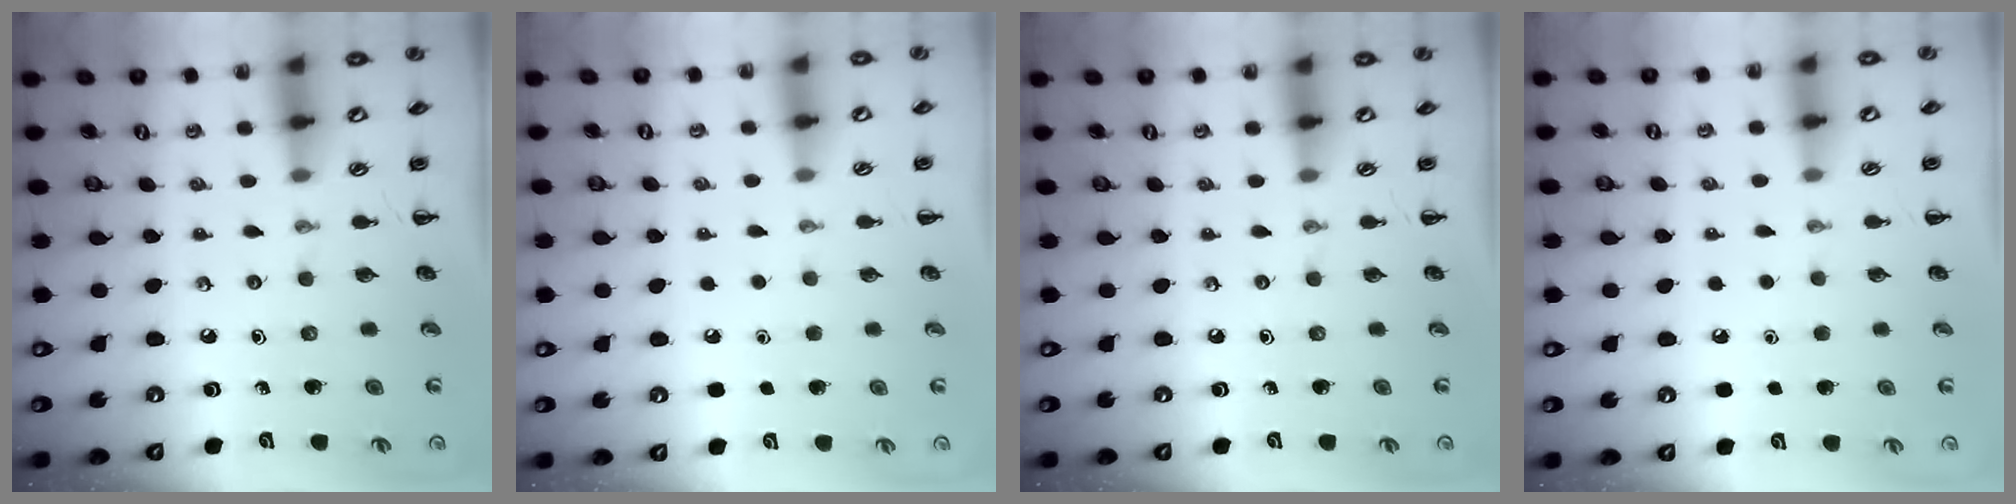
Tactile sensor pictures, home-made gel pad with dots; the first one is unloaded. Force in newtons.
{"total": 1.6, "press": 1.6, "slide": 0.1}
{"total": 0.0}
{"total": 1.7, "press": 1.7, "slide": 0.1}